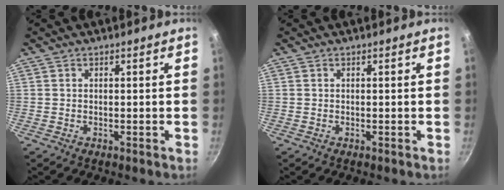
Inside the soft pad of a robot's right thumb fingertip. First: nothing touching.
{"total": 0.0}